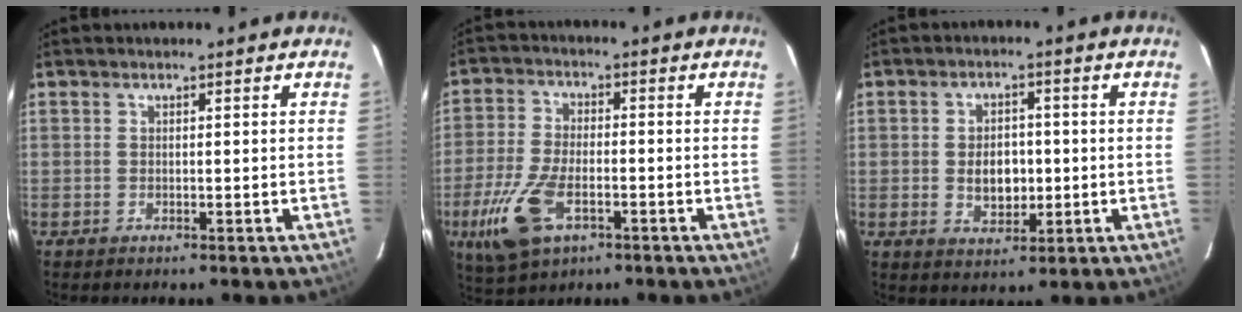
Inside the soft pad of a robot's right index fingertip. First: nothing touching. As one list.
[{"total": 12.7, "force": [-5.3, 6.5, 9.6], "torque": [-0.221, -0.016, -0.099]}, {"total": 6.1, "force": [-0.5, 4.2, 4.4], "torque": [-0.080, 0.002, 0.001]}]